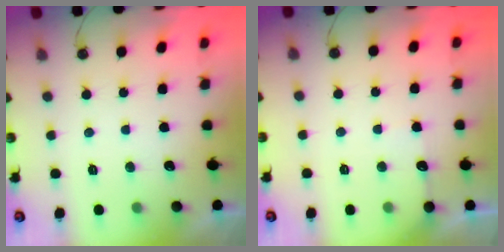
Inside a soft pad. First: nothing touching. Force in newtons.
{"total": 5.7, "press": 5.7, "slide": 0.7}